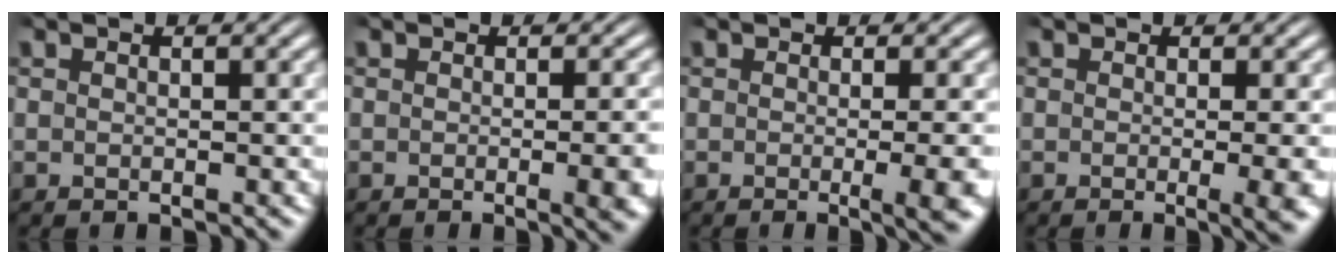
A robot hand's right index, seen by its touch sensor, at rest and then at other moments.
{"total": 3.0, "force": [-0.9, 0.3, 2.8], "torque": [-0.028, 0.001, -0.016]}
{"total": 4.4, "force": [-1.2, 0.6, 4.2], "torque": [-0.036, 0.001, -0.024]}
{"total": 3.6, "force": [-0.9, 0.4, 3.5], "torque": [-0.034, -0.003, -0.017]}